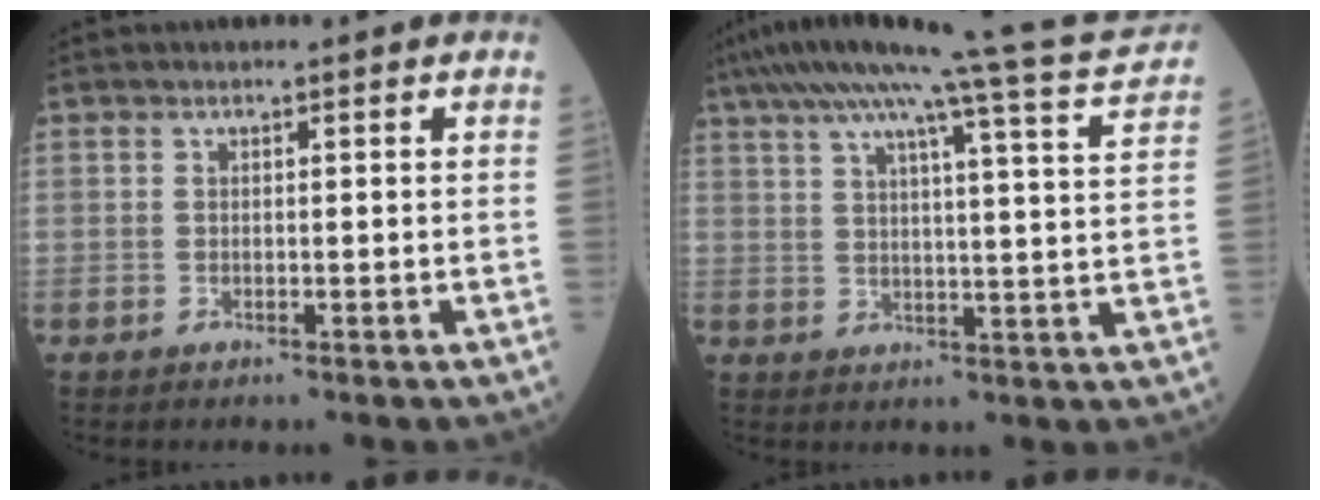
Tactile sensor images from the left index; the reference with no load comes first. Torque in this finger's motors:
{"motor_torque": [0.76, -1.06, 0.01, -0.03]}